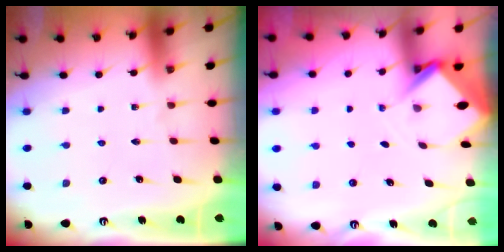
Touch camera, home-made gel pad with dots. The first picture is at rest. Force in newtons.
{"total": 3.5, "press": 3.5, "slide": 0.2}